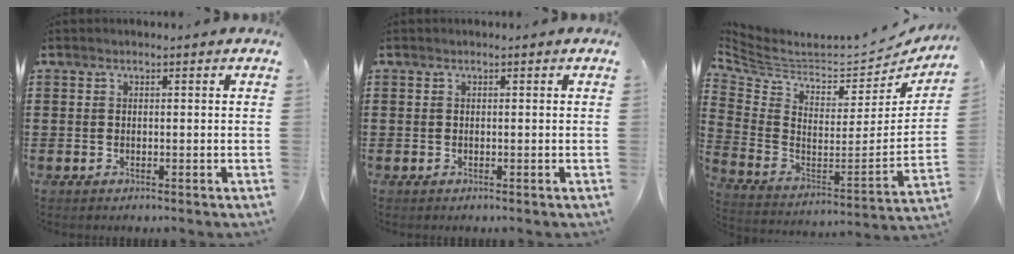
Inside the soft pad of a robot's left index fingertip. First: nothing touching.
{"total": 0.0}
{"total": 5.2, "force": [5.0, 0.6, 1.1], "torque": [-0.056, -0.061, 0.082]}